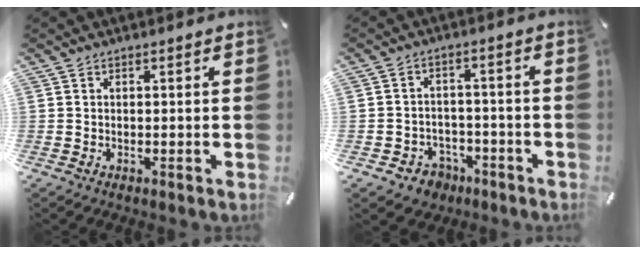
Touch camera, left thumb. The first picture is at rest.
{"total": 5.1, "force": [-2.5, 4.3, 1.0], "torque": [-0.024, 0.016, -0.045]}